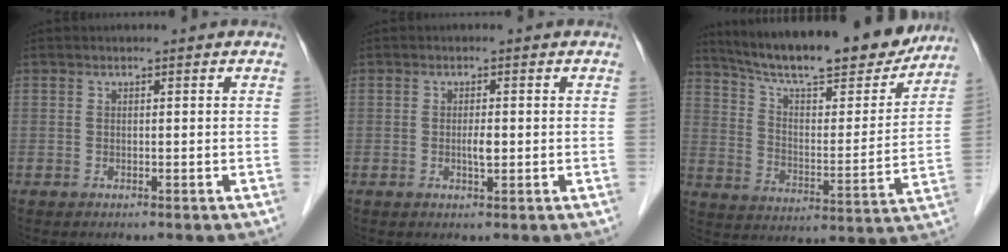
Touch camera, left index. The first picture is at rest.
{"total": 1.7, "force": [-0.4, 0.4, 1.6], "torque": [-0.030, -0.004, -0.006]}
{"total": 23.2, "force": [20.1, 4.0, 10.9], "torque": [-0.173, -0.015, 0.289]}